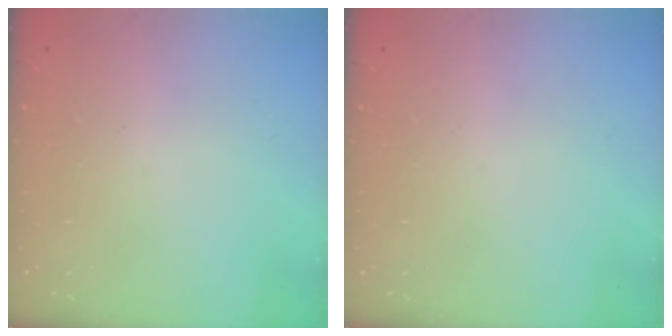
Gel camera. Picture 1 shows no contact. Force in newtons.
{"total": 0.0}